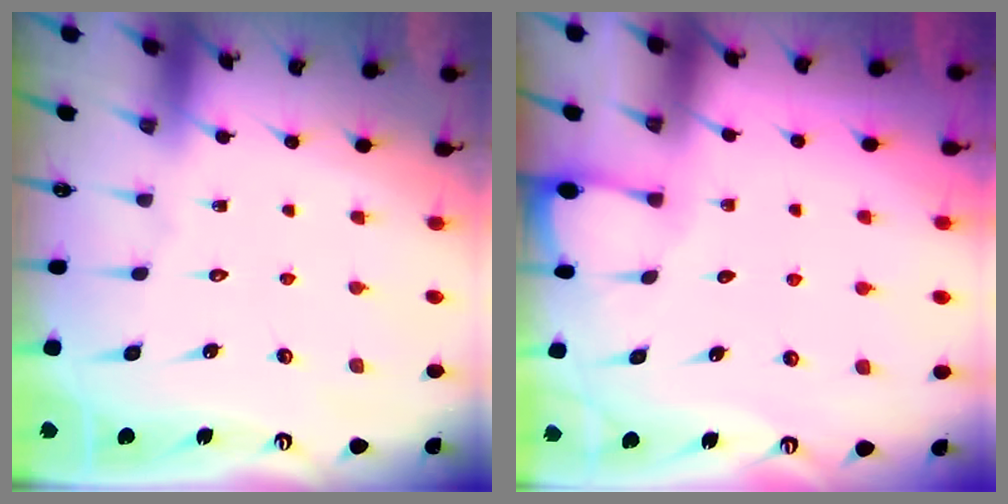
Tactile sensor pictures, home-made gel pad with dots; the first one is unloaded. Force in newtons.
{"total": 2.0, "press": 2.0, "slide": 0.2}